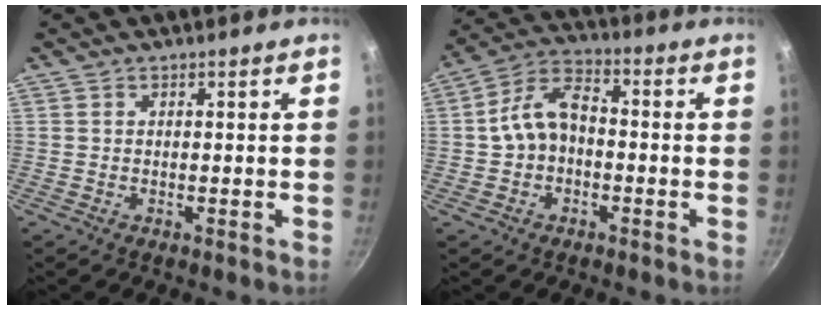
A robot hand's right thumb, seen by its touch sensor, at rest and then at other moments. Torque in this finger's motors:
{"motor_torque": [-0.06, 0.58, 0.06, -0.01, 0.29]}